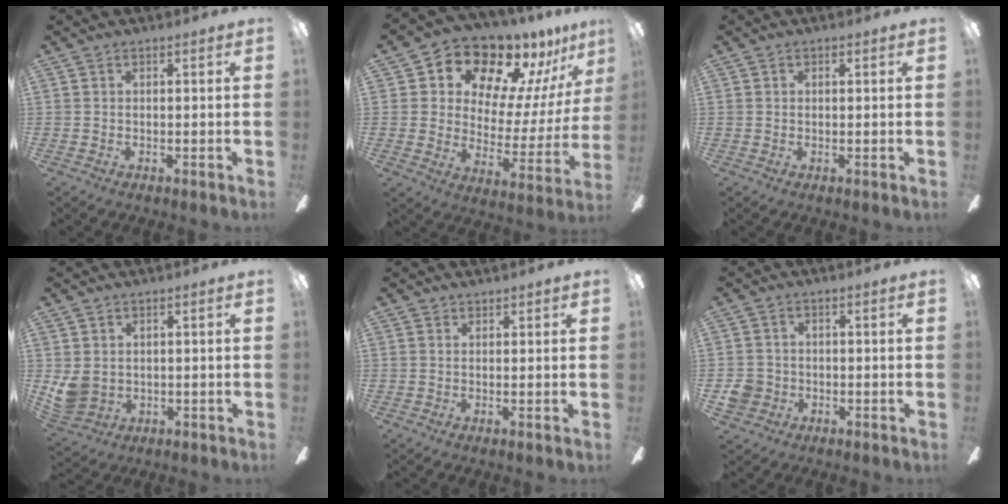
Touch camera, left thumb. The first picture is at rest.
{"total": 14.6, "force": [12.0, 6.9, 4.8], "torque": [-0.085, -0.104, 0.204]}
{"total": 0.9, "force": [0.2, 0.8, 0.4], "torque": [-0.008, 0.004, 0.003]}
{"total": 5.6, "force": [0.3, 5.0, 2.6], "torque": [-0.057, -0.005, 0.004]}
{"total": 0.9, "force": [0.8, 0.5, 0.1], "torque": [0.005, -0.004, 0.013]}
{"total": 5.0, "force": [-1.6, 4.5, 1.4], "torque": [-0.023, 0.012, -0.027]}